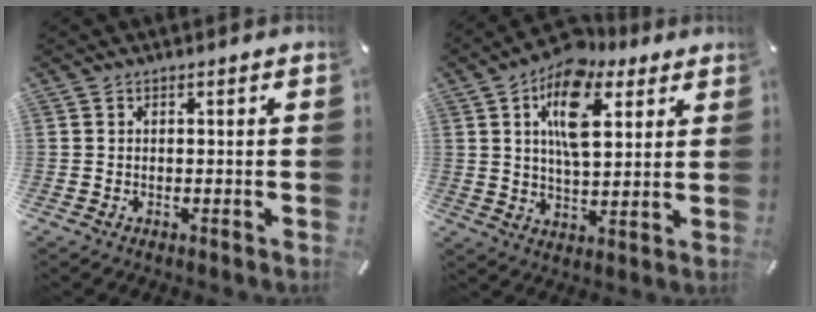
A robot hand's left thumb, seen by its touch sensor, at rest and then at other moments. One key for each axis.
{"total": 14.9, "fx": 6.7, "fy": 8.1, "fz": 10.5, "tx": -0.184, "ty": -0.013, "tz": 0.114}